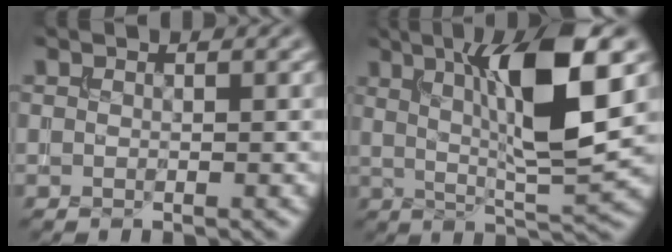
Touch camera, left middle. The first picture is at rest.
{"total": 9.9, "force": [2.9, 1.9, 9.2], "torque": [-0.146, -0.007, 0.054]}